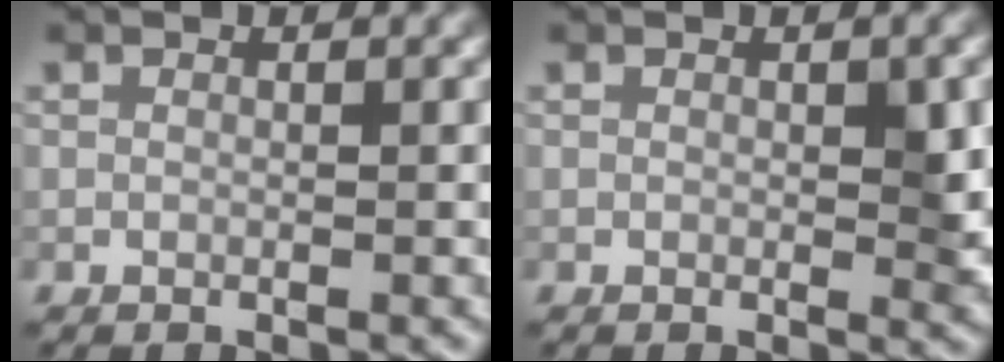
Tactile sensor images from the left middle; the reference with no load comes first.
{"total": 1.9, "force": [0.1, 0.6, 1.8], "torque": [-0.020, -0.004, 0.000]}